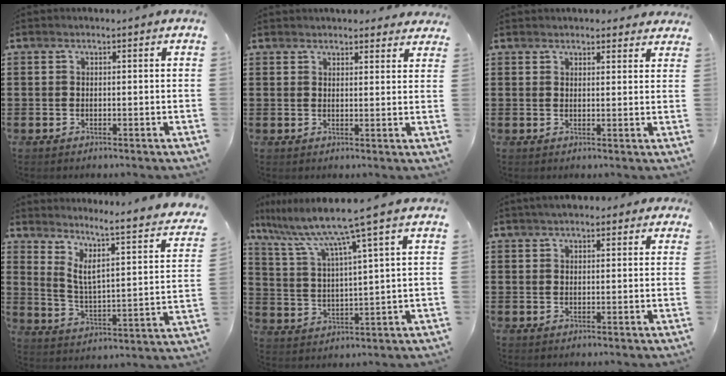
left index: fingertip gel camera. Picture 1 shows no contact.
{"total": 2.7, "force": [2.6, 0.6, 0.3], "torque": [-0.005, -0.007, 0.048]}
{"total": 2.3, "force": [2.2, 0.6, 0.3], "torque": [-0.003, -0.004, 0.041]}
{"total": 4.7, "force": [3.4, 0.0, 3.2], "torque": [-0.085, -0.051, 0.043]}
{"total": 9.0, "force": [6.8, -1.0, 5.8], "torque": [-0.138, -0.036, 0.108]}
{"total": 2.0, "force": [1.2, 1.0, 1.1], "torque": [-0.026, 0.008, 0.022]}